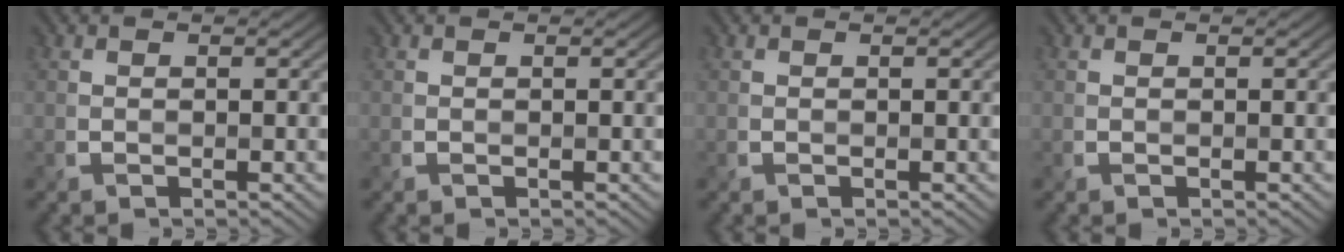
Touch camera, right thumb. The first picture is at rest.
{"total": 0.0}
{"total": 0.0}
{"total": 0.0}